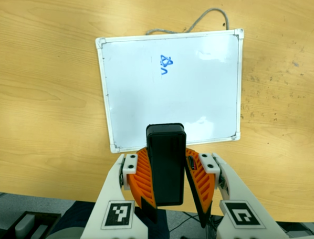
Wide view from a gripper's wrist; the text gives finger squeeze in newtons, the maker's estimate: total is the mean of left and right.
{"total": 9.8, "left": 9.9, "right": 9.7}